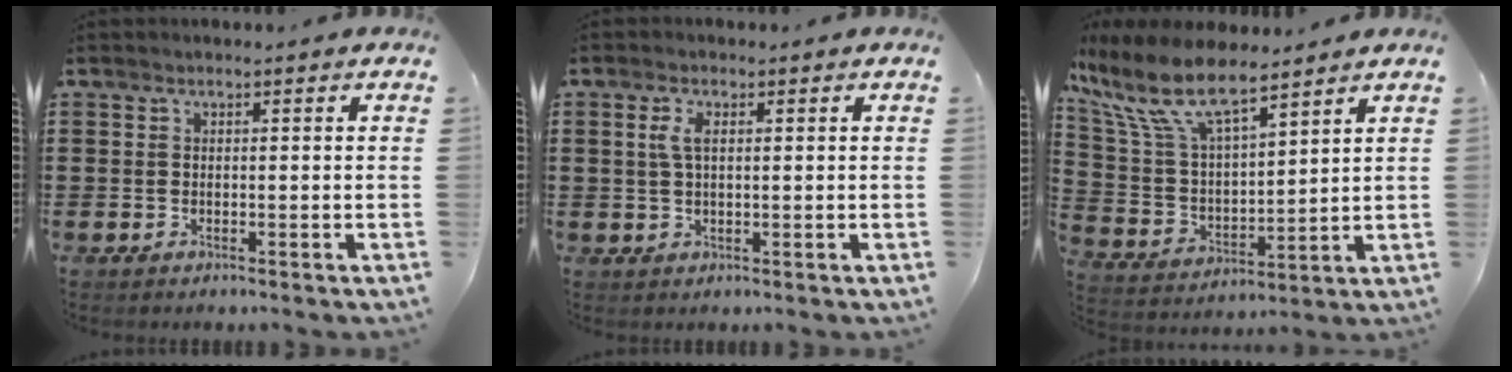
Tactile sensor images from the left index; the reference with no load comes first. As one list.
[{"total": 2.9, "force": [0.7, 1.1, 2.6], "torque": [-0.063, 0.005, 0.008]}, {"total": 11.6, "force": [8.3, 3.4, 7.4], "torque": [-0.184, -0.036, 0.142]}]